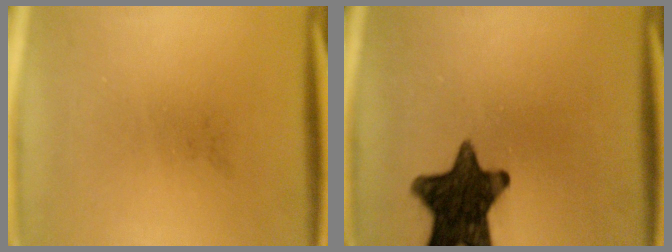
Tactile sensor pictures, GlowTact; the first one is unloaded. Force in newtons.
{"total": 14.3}